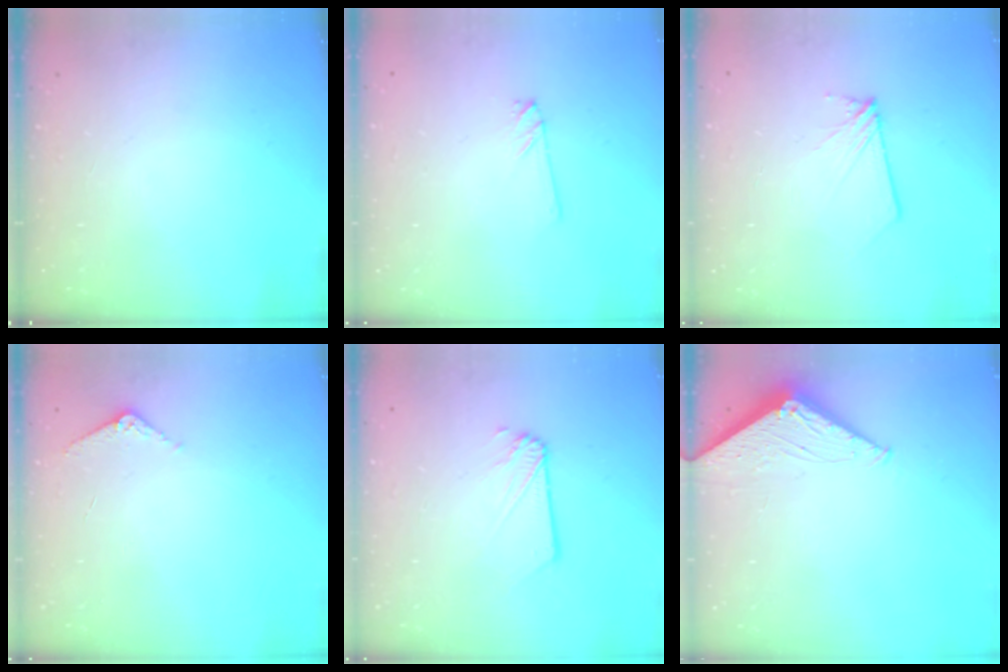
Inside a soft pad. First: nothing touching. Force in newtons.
{"total": 0.8, "press": 0.8, "slide": 0.1}
{"total": 2.6, "press": 2.6, "slide": 0.2}
{"total": 3.7, "press": 3.7, "slide": 0.4}
{"total": 2.1, "press": 2.1, "slide": 0.2}
{"total": 3.0, "press": 2.9, "slide": 0.3}